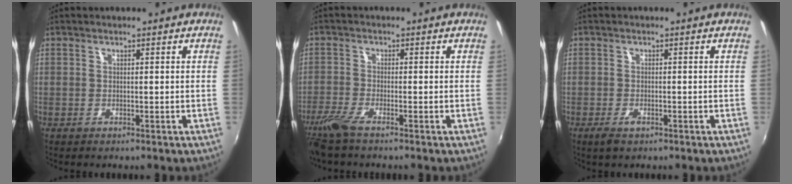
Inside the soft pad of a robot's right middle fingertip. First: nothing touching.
{"total": 4.9, "force": [-3.7, 0.4, 3.1], "torque": [-0.083, -0.013, -0.078]}
{"total": 2.2, "force": [-1.4, 0.9, 1.4], "torque": [-0.031, -0.005, -0.026]}